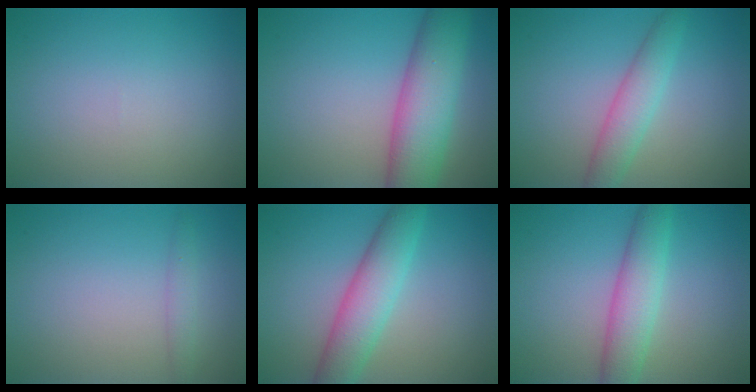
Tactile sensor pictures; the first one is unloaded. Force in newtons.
{"total": 8.0, "press": 8.0, "slide": 0.2}
{"total": 3.3, "press": 3.3, "slide": 0.1}
{"total": 1.1, "press": 1.1, "slide": 0.1}
{"total": 5.1, "press": 5.1, "slide": 0.2}
{"total": 4.3, "press": 4.3, "slide": 0.1}